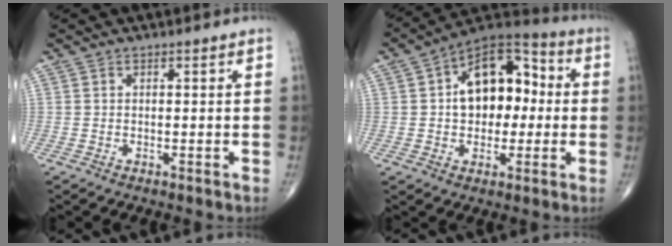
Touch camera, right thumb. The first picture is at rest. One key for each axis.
{"total": 16.0, "fx": 1.3, "fy": 10.3, "fz": 12.1, "tx": -0.137, "ty": 0.037, "tz": 0.011}